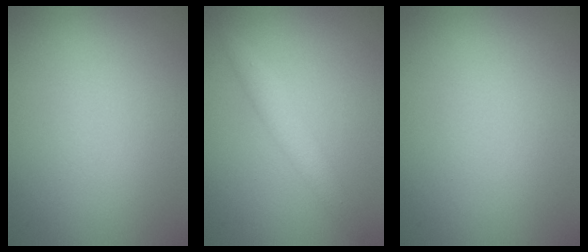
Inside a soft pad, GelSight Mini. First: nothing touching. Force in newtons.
{"total": 2.5, "press": 2.5, "slide": 0.2}
{"total": 0.0}